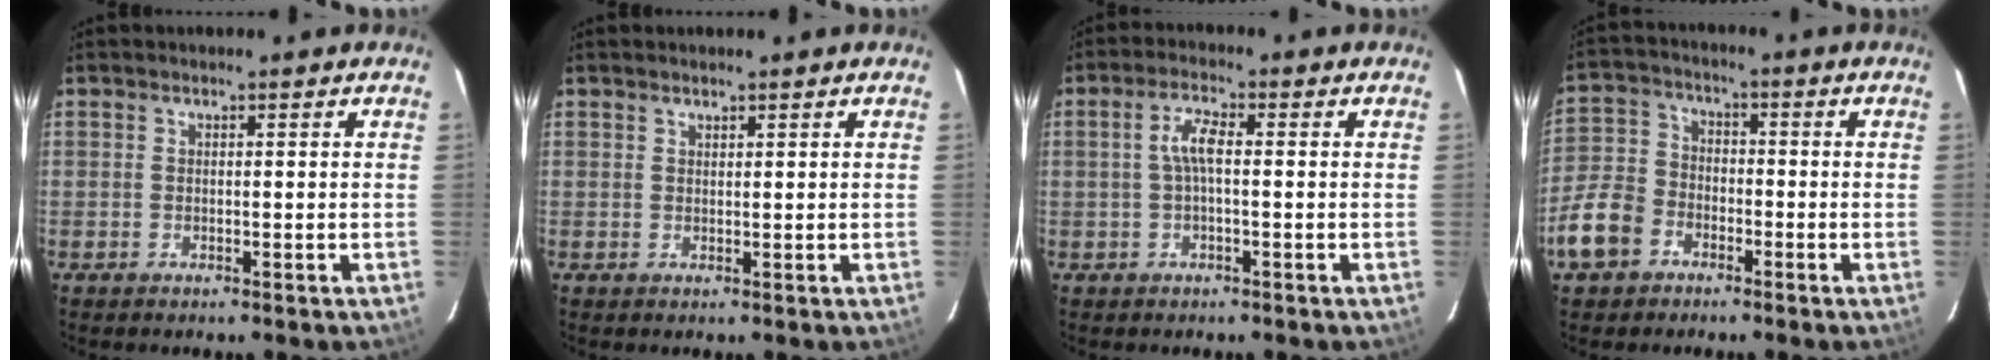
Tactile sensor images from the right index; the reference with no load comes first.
{"total": 0.8, "force": [0.7, 0.3, 0.2], "torque": [-0.003, 0.002, 0.013]}
{"total": 3.7, "force": [-0.1, 0.9, 3.6], "torque": [-0.073, 0.009, -0.001]}
{"total": 10.3, "force": [-5.4, 7.5, 4.5], "torque": [-0.111, 0.020, -0.107]}